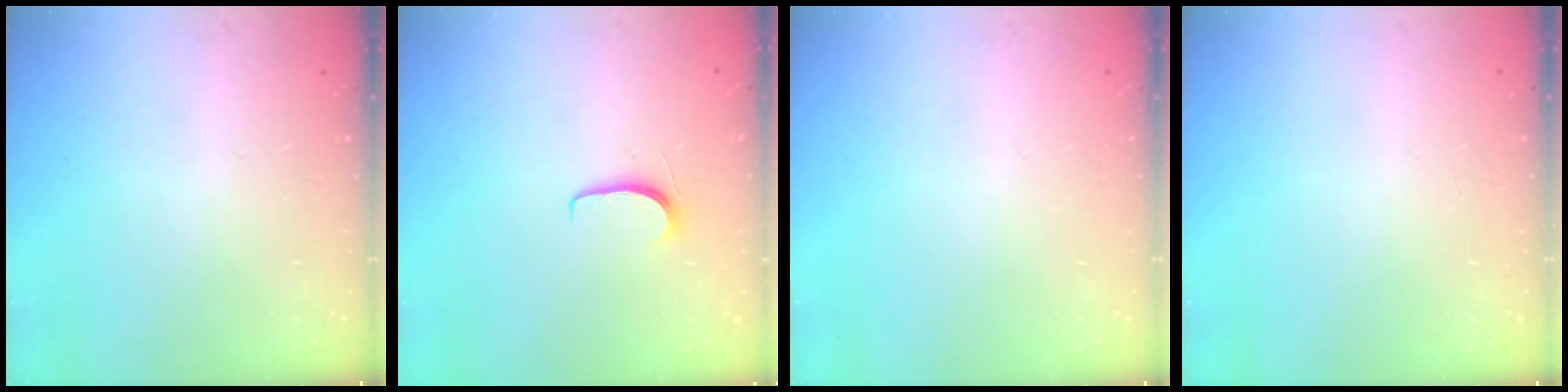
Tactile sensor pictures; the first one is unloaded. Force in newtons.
{"total": 5.4, "press": 5.4, "slide": 0.6}
{"total": 0.0}
{"total": 0.0}